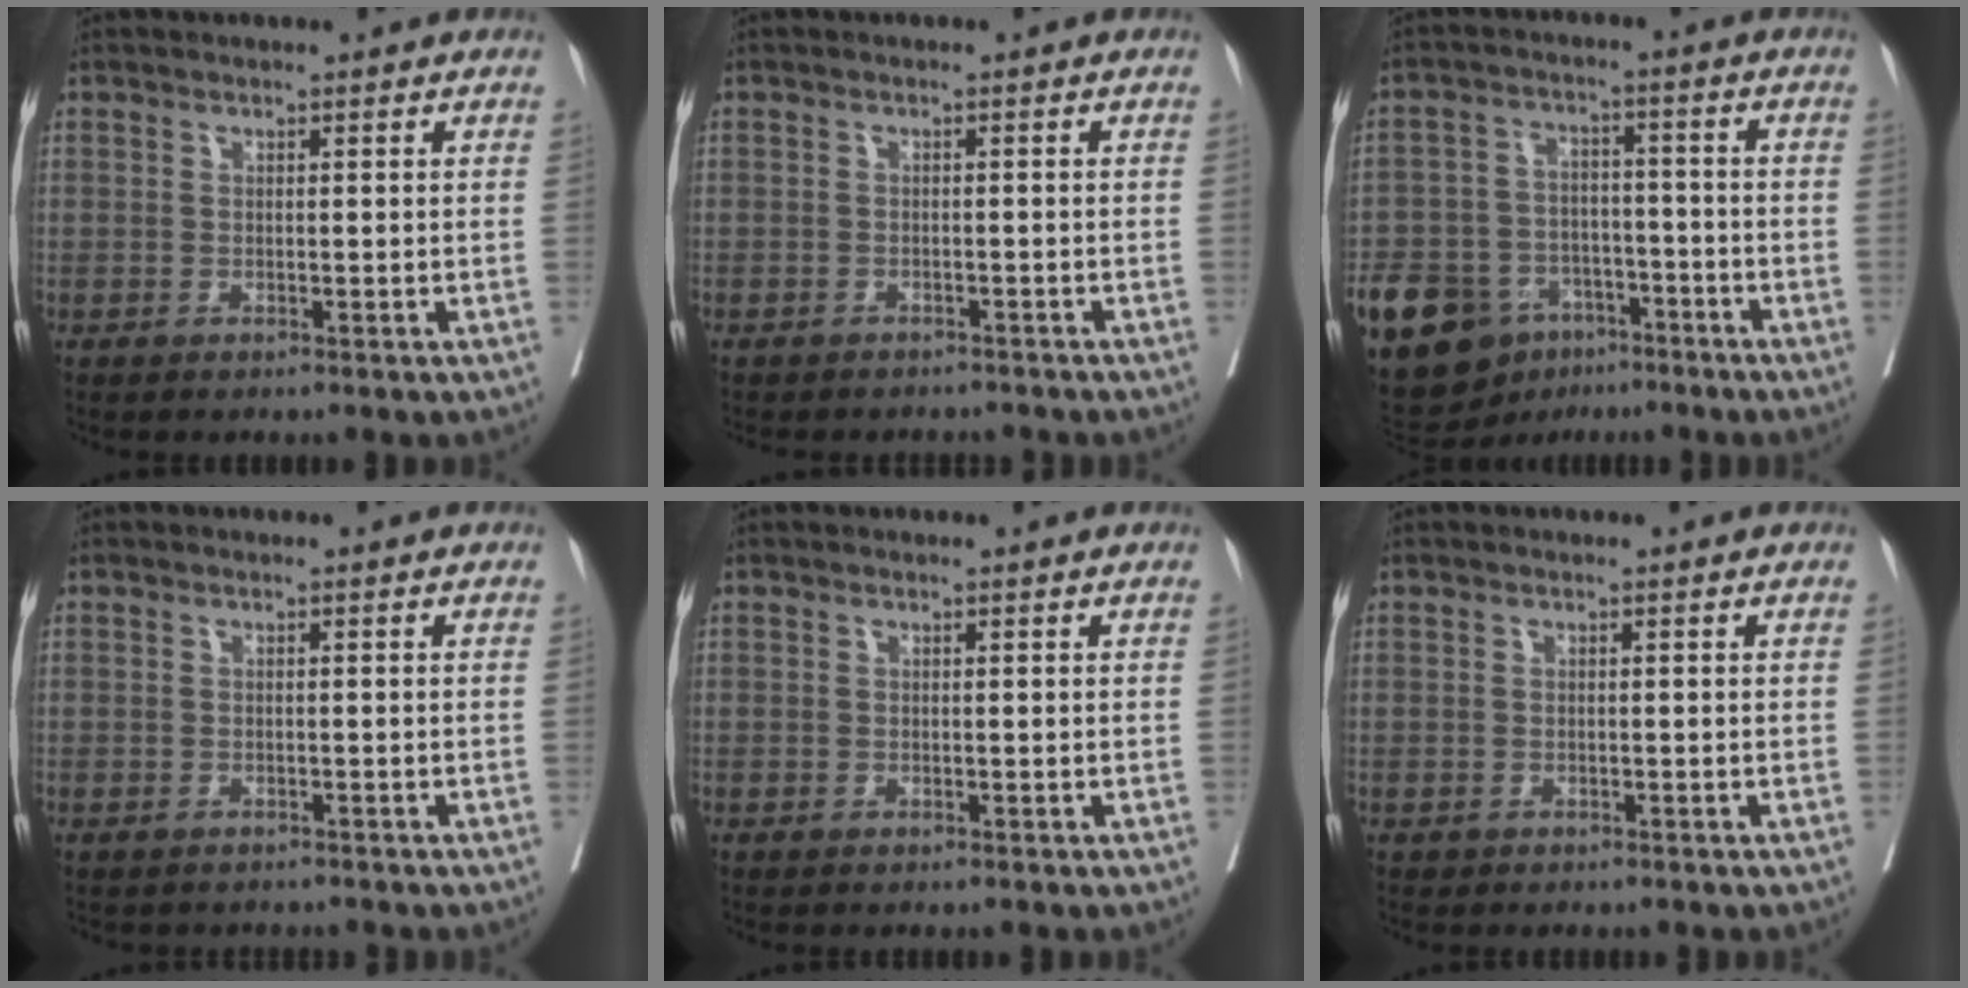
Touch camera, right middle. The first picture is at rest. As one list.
[{"total": 4.8, "force": [-4.3, 2.1, 0.5], "torque": [-0.006, 0.003, -0.052]}, {"total": 17.2, "force": [-9.9, 11.4, 8.3], "torque": [-0.179, 0.017, -0.157]}, {"total": 2.3, "force": [-1.9, 1.2, 0.4], "torque": [-0.009, 0.002, -0.022]}, {"total": 0.0}, {"total": 0.6, "force": [-0.4, 0.5, 0.0], "torque": [-0.008, 0.003, -0.005]}]